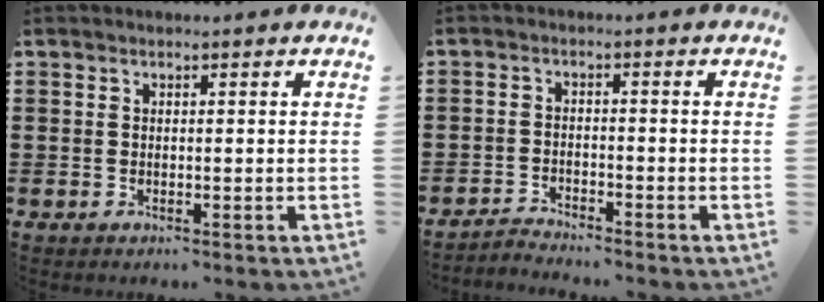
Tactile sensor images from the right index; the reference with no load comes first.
{"total": 2.2, "force": [-2.2, 0.0, 0.0], "torque": [-0.006, 0.002, -0.048]}